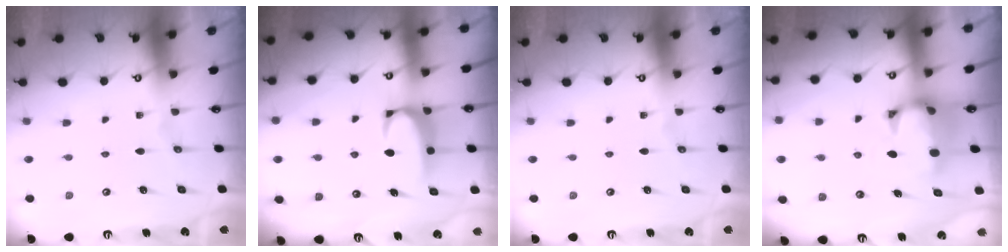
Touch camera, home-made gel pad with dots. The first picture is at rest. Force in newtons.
{"total": 1.9, "press": 1.9, "slide": 0.3}
{"total": 0.0}
{"total": 1.6, "press": 0.7, "slide": 1.4}